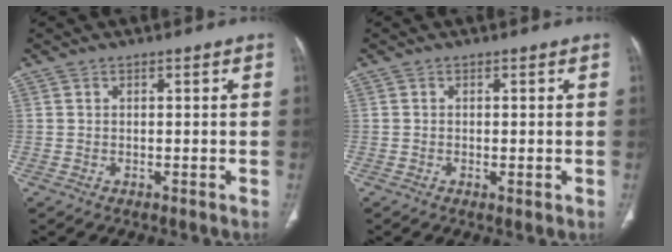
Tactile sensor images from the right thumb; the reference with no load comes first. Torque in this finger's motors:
{"motor_torque": [-0.10, -0.09, -0.21, -0.24, -0.03]}